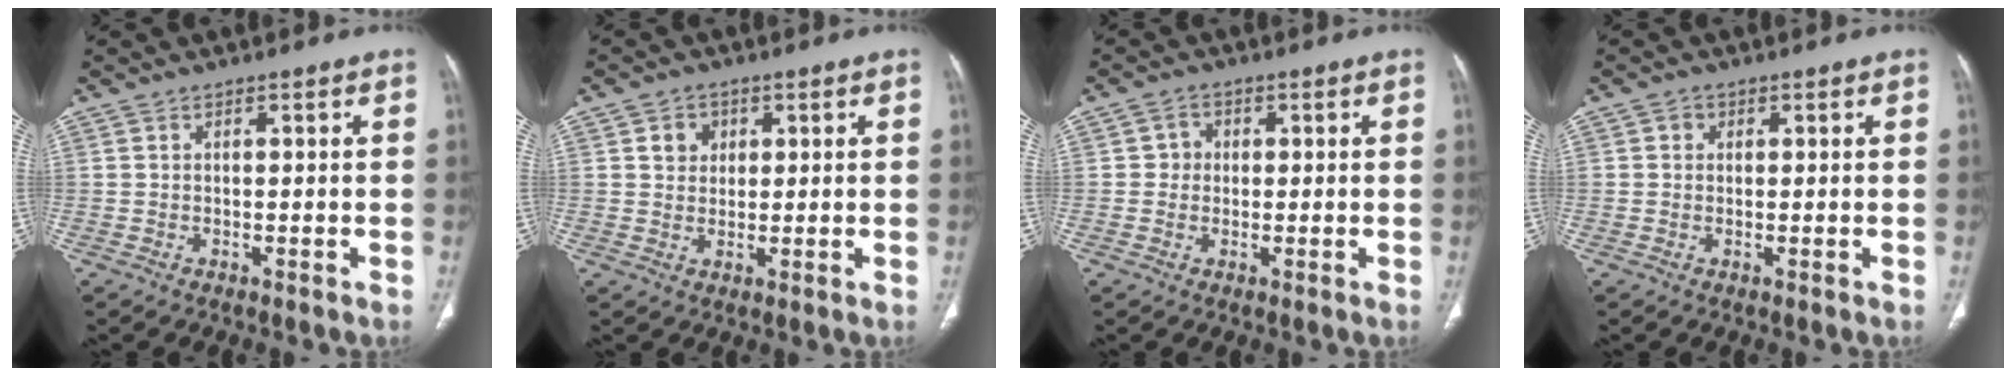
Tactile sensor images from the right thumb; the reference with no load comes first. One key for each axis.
{"total": 3.5, "fx": 1.2, "fy": 3.0, "fz": 1.3, "tx": -0.003, "ty": -0.004, "tz": 0.019}
{"total": 2.6, "fx": 0.1, "fy": 2.5, "fz": 0.8, "tx": 0.006, "ty": 0.006, "tz": -0.002}
{"total": 1.4, "fx": 0.3, "fy": 1.3, "fz": 0.4, "tx": 0.002, "ty": 0.002, "tz": 0.001}